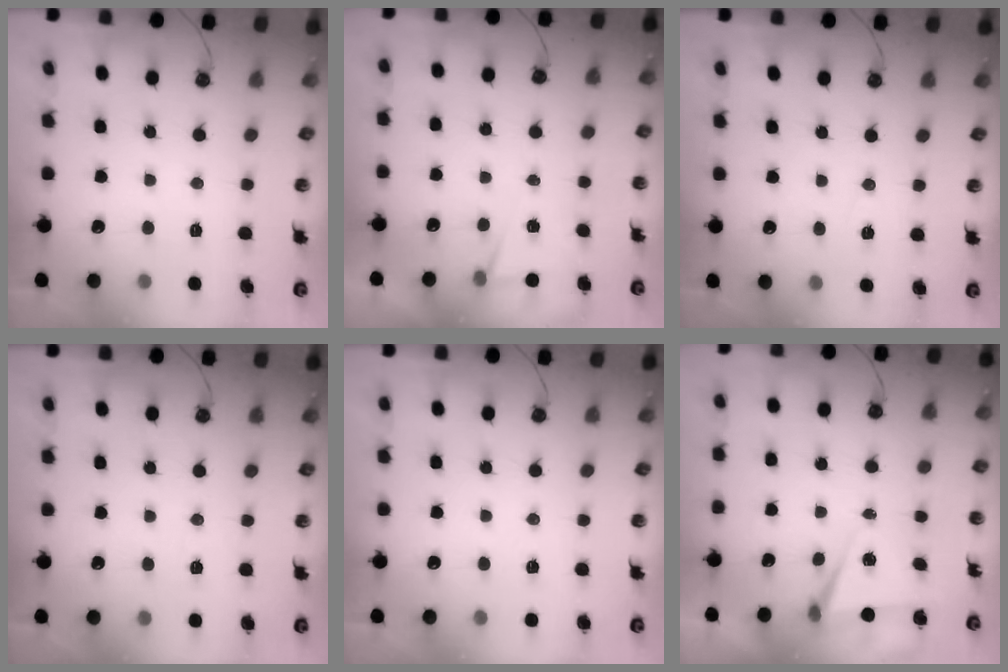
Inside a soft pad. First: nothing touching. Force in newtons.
{"total": 4.9, "press": 2.2, "slide": 4.4}
{"total": 5.7, "press": 3.6, "slide": 4.4}
{"total": 2.4, "press": 1.7, "slide": 1.7}
{"total": 3.9, "press": 1.9, "slide": 3.4}
{"total": 5.2, "press": 2.7, "slide": 4.5}